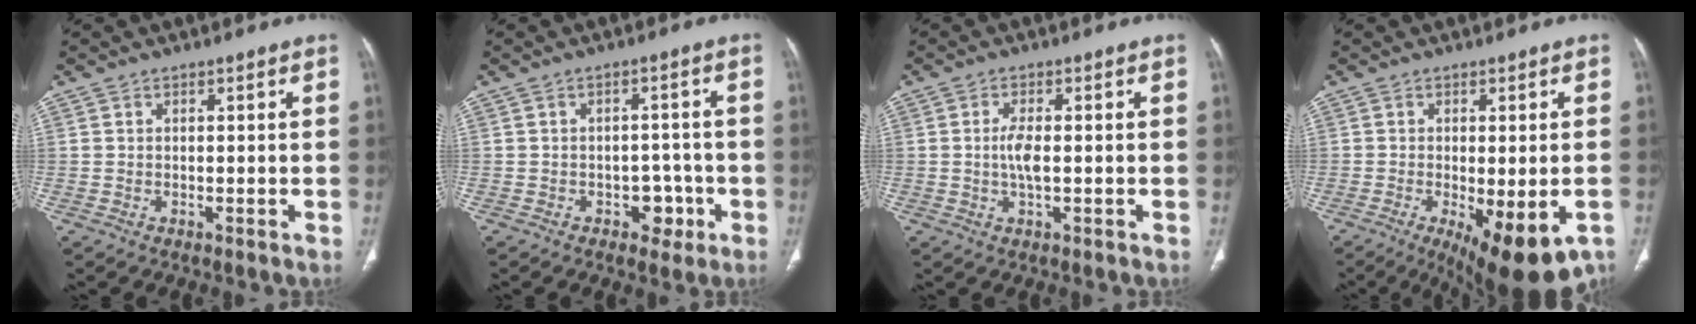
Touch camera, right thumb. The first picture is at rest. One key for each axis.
{"total": 4.6, "fx": -1.9, "fy": 3.4, "fz": 2.5, "tx": -0.005, "ty": 0.017, "tz": -0.022}
{"total": 3.4, "fx": -0.1, "fy": 1.0, "fz": 3.3, "tx": -0.074, "ty": -0.004, "tz": -0.006}
{"total": 13.9, "fx": -6.7, "fy": 5.2, "fz": 11.1, "tx": -0.135, "ty": -0.006, "tz": -0.086}